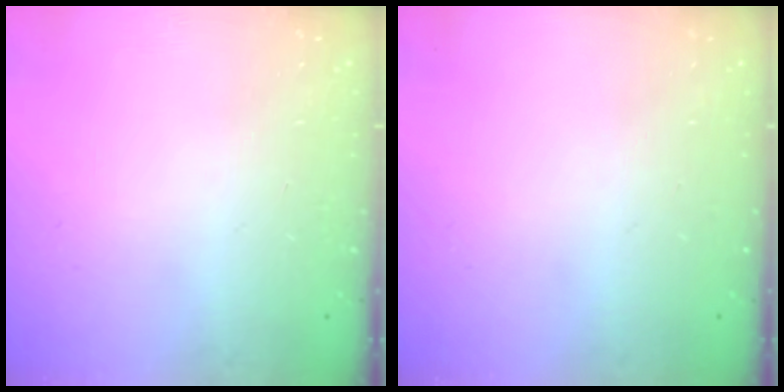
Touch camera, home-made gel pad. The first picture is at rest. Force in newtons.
{"total": 0.0}